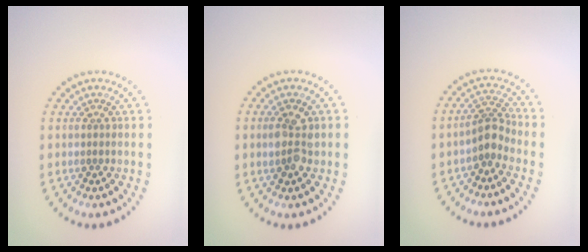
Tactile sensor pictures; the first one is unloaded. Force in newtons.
{"total": 2.5, "press": 2.5, "slide": 0.5}
{"total": 2.4, "press": 1.8, "slide": 1.6}